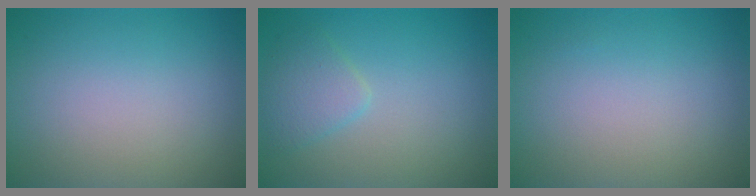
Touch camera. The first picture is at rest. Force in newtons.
{"total": 2.2, "press": 2.2, "slide": 0.1}
{"total": 0.0}